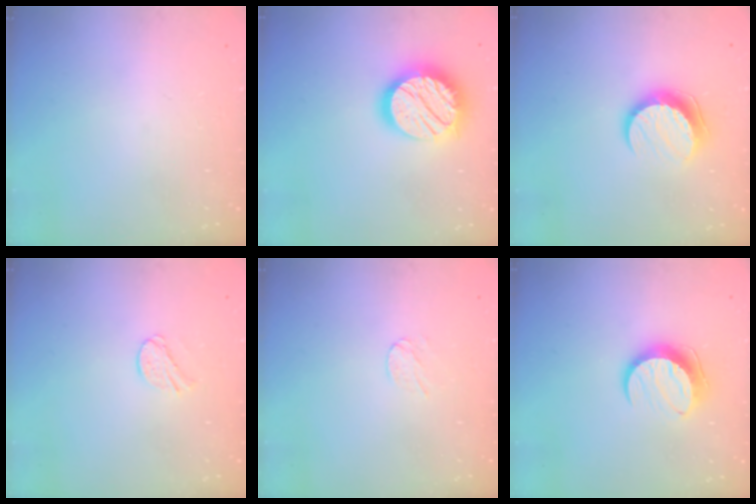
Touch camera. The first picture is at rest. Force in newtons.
{"total": 17.2, "press": 17.2, "slide": 1.0}
{"total": 9.9, "press": 9.9, "slide": 0.5}
{"total": 5.9, "press": 5.9, "slide": 0.6}
{"total": 3.1, "press": 3.1, "slide": 0.3}
{"total": 10.1, "press": 10.0, "slide": 0.5}